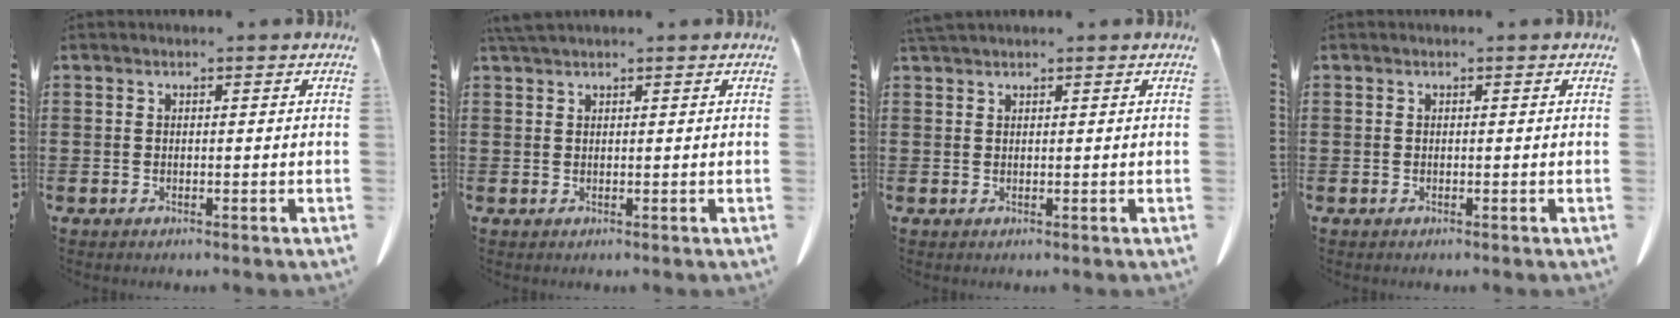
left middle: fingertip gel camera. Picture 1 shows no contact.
{"total": 1.5, "force": [1.3, 0.1, 0.7], "torque": [-0.018, -0.002, 0.026]}
{"total": 1.4, "force": [1.2, 0.2, 0.6], "torque": [-0.016, -0.002, 0.025]}
{"total": 0.0}